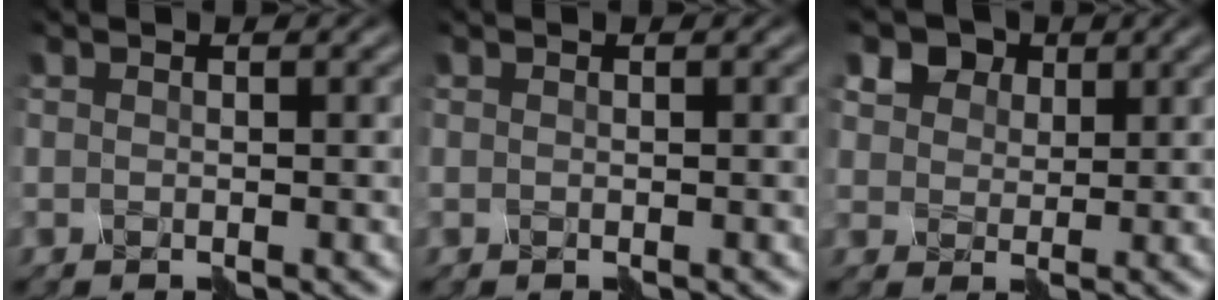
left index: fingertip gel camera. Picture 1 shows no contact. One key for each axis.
{"total": 0.0}
{"total": 5.6, "fx": 3.7, "fy": 3.7, "fz": 1.9, "tx": -0.056, "ty": 0.010, "tz": 0.064}